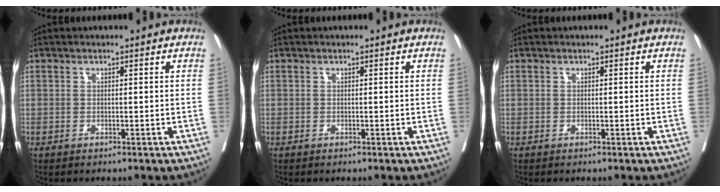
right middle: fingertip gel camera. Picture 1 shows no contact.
{"total": 0.0}
{"total": 0.0}